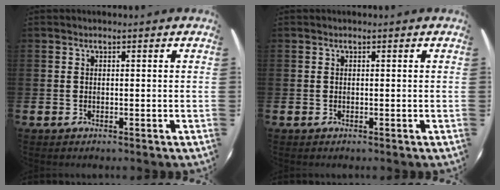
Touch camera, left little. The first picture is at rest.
{"total": 0.0}